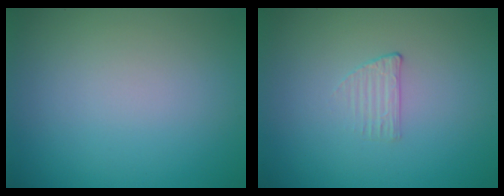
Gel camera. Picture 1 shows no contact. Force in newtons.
{"total": 1.0, "press": 0.3, "slide": 1.0}